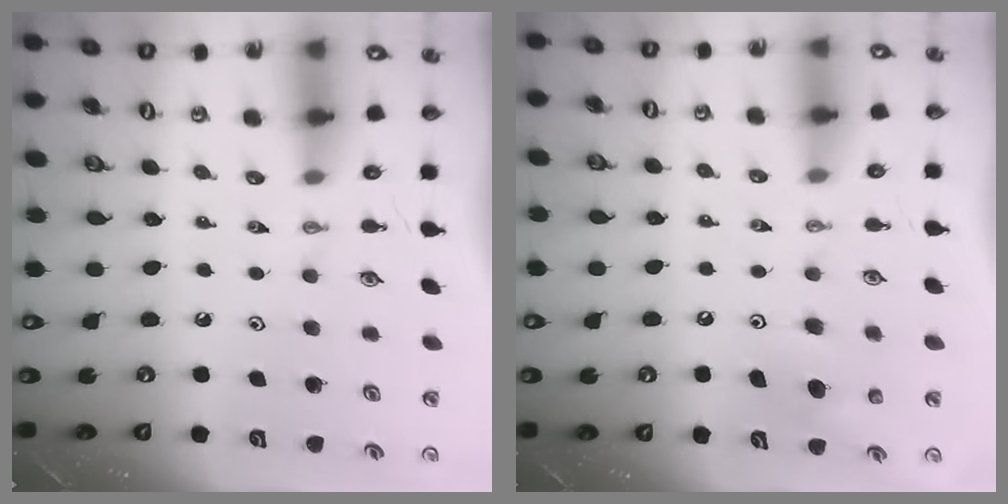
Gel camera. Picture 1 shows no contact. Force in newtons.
{"total": 6.2, "press": 5.9, "slide": 1.8}